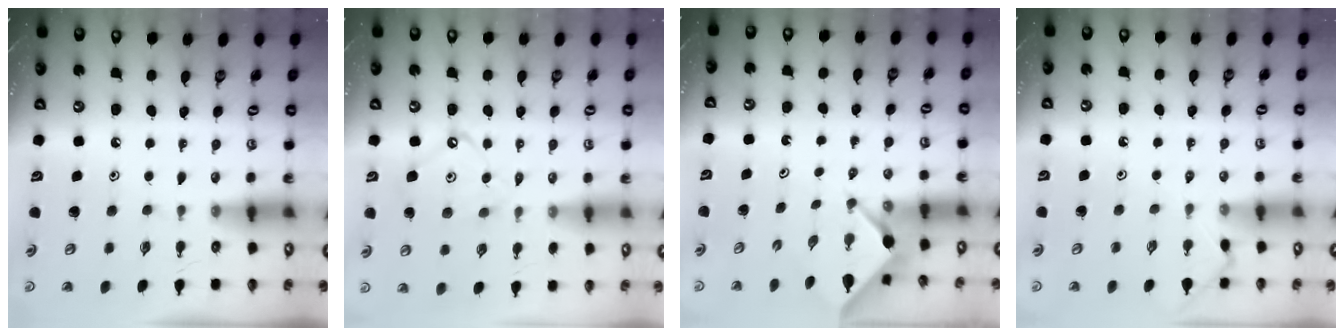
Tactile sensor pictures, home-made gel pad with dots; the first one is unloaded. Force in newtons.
{"total": 8.0, "press": 7.9, "slide": 0.9}
{"total": 2.3, "press": 2.3, "slide": 0.2}
{"total": 3.1, "press": 3.1, "slide": 0.5}